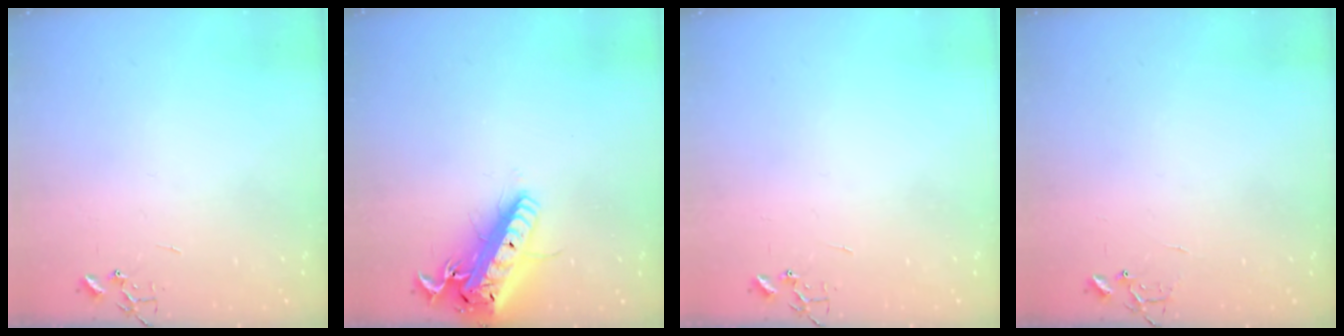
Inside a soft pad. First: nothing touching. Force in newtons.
{"total": 20.4, "press": 20.0, "slide": 4.2}
{"total": 0.0}
{"total": 5.8, "press": 5.8, "slide": 0.5}